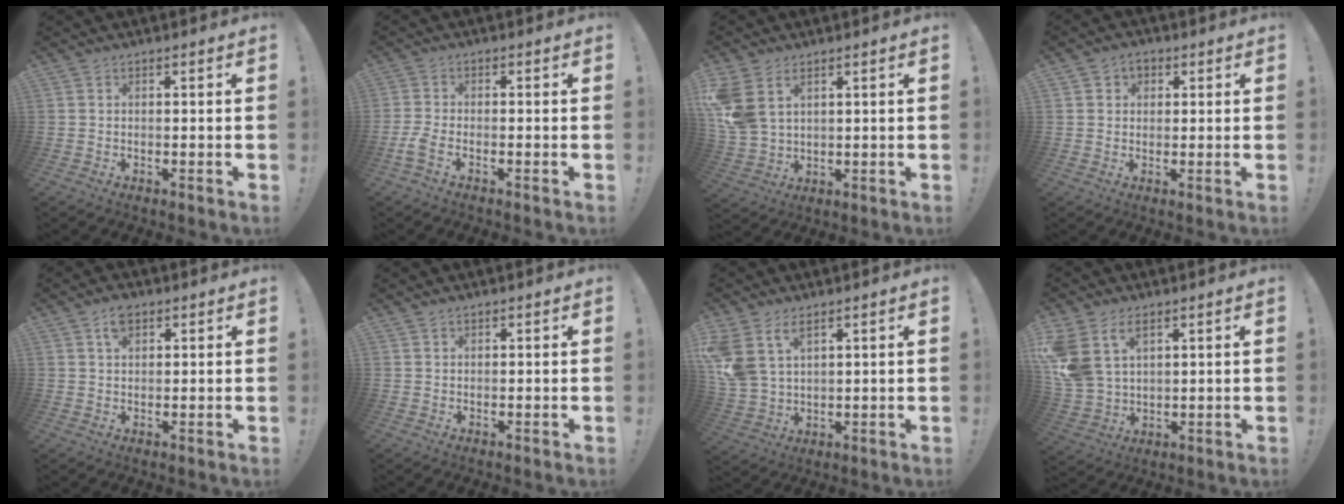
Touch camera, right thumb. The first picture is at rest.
{"total": 3.3, "force": [-1.7, 0.9, 2.7], "torque": [-0.068, -0.009, -0.030]}
{"total": 8.6, "force": [4.4, 5.5, 4.9], "torque": [-0.106, -0.015, 0.090]}
{"total": 3.3, "force": [1.0, 2.9, 1.3], "torque": [-0.017, 0.003, 0.017]}
{"total": 4.2, "force": [2.1, 2.7, 2.5], "torque": [-0.036, -0.001, 0.037]}
{"total": 0.7, "force": [0.6, 0.4, 0.0], "torque": [0.001, -0.001, 0.011]}
{"total": 9.6, "force": [5.4, 5.9, 5.4], "torque": [-0.119, -0.022, 0.109]}
{"total": 11.0, "force": [5.8, 7.1, 6.1], "torque": [-0.133, -0.020, 0.119]}